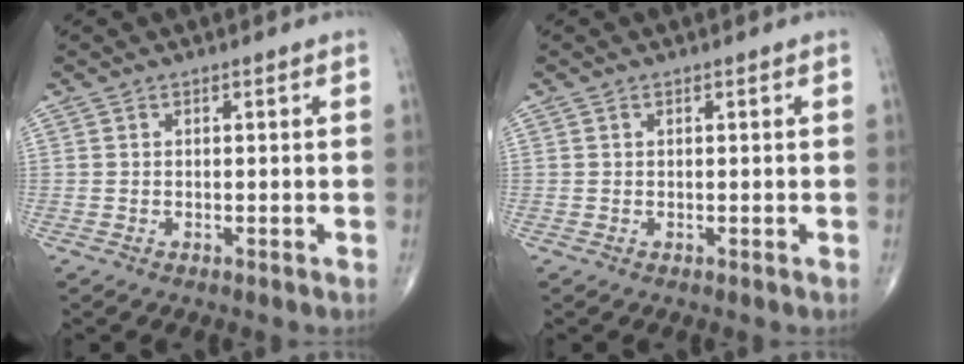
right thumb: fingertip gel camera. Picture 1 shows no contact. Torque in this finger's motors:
{"motor_torque": [-0.14, -0.08, 0.04, 0.15, -0.03]}